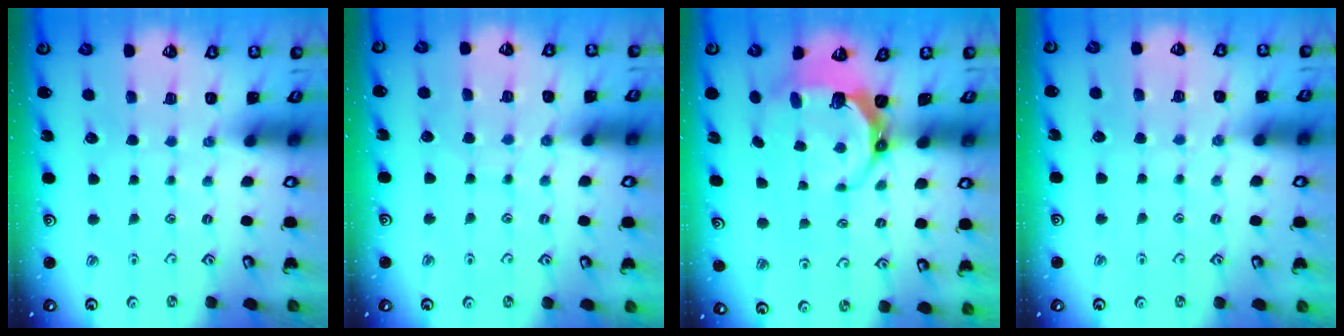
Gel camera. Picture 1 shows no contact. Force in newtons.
{"total": 6.2, "press": 6.2, "slide": 0.6}
{"total": 8.1, "press": 6.9, "slide": 4.2}
{"total": 2.9, "press": 2.9, "slide": 0.2}